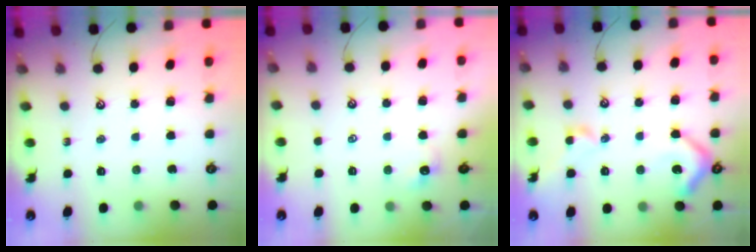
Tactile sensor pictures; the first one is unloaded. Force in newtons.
{"total": 0.7, "press": 0.3, "slide": 0.6}
{"total": 9.4, "press": 9.3, "slide": 1.5}